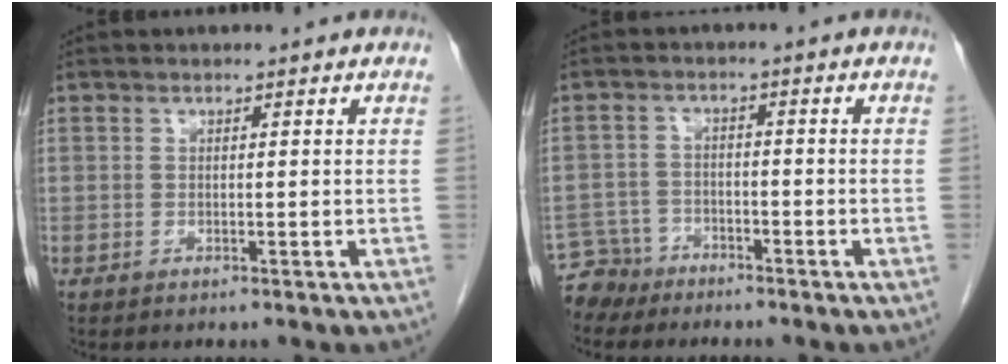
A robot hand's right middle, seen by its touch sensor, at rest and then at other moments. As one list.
[{"total": 4.2, "force": [-3.6, 2.0, -0.9], "torque": [0.015, -0.001, -0.070]}]